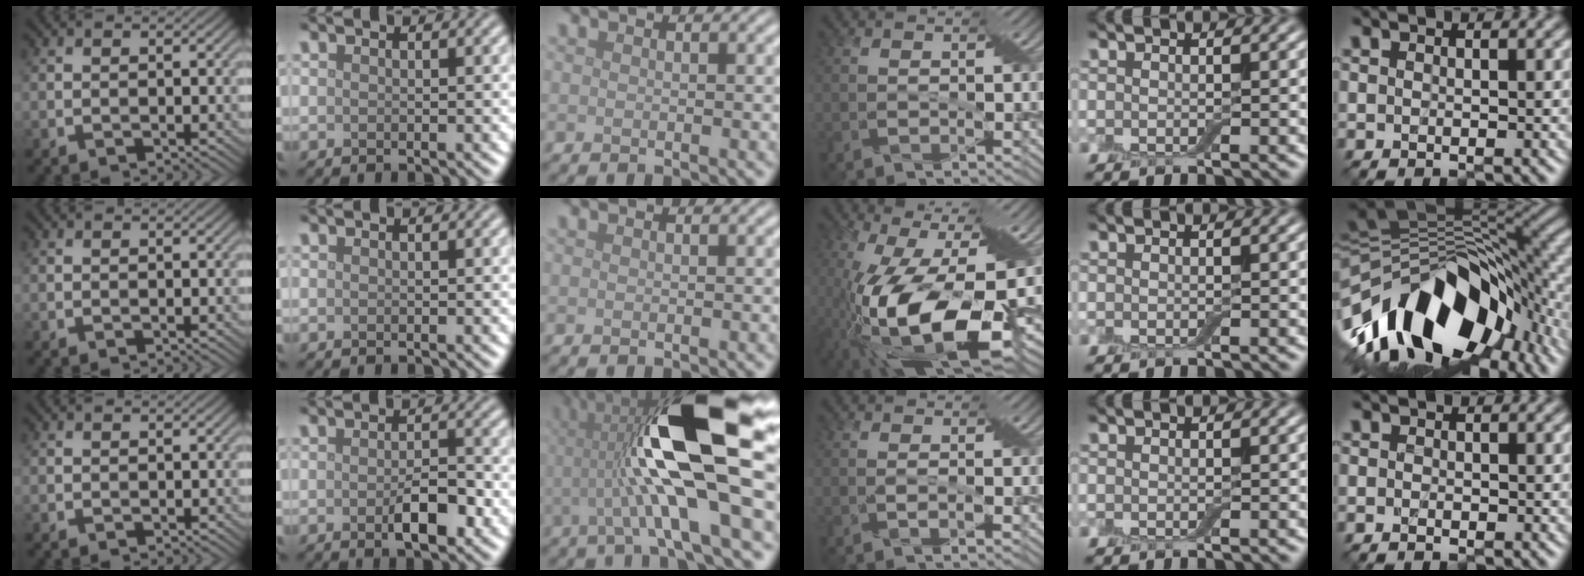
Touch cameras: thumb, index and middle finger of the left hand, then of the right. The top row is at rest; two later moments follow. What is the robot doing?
{"motion": "cut", "object": "aluminum foil"}